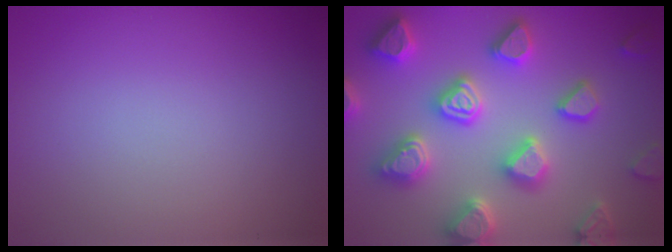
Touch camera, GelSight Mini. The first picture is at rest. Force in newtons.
{"total": 7.4, "press": 7.3, "slide": 1.6}